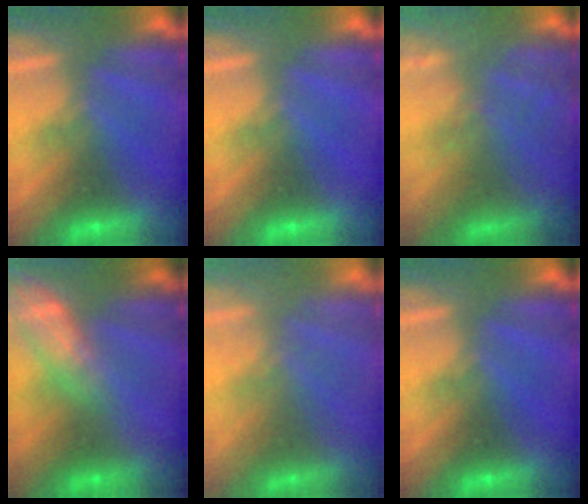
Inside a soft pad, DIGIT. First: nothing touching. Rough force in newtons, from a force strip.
{"total": 0.0}
{"total": 7.5}
{"total": 2.5}
{"total": 2.2}
{"total": 0.0}